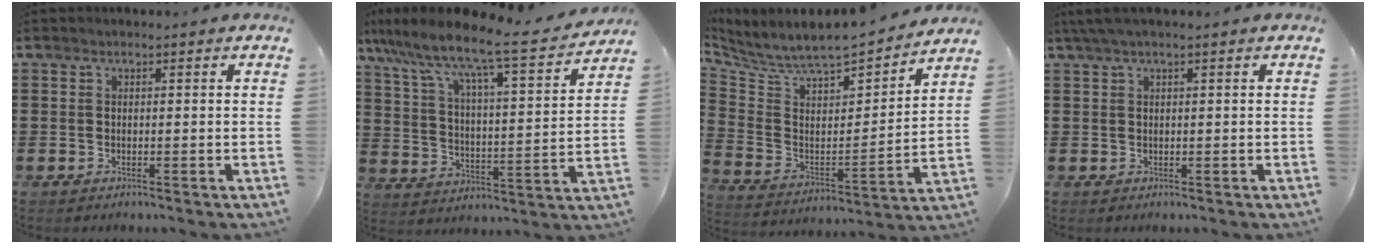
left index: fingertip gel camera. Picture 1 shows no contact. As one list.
[{"total": 8.4, "force": [7.3, 0.1, 4.3], "torque": [-0.116, -0.062, 0.113]}, {"total": 6.4, "force": [6.0, 1.4, 2.0], "torque": [-0.072, -0.058, 0.098]}, {"total": 1.6, "force": [0.5, 0.0, 1.5], "torque": [-0.027, -0.002, 0.011]}]